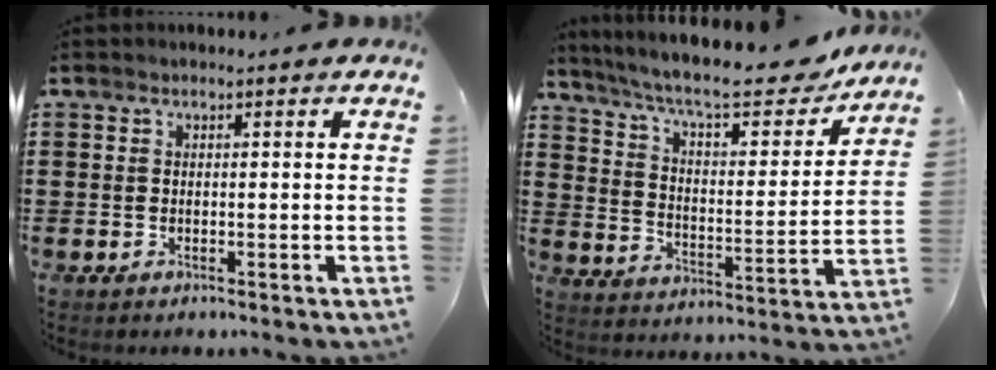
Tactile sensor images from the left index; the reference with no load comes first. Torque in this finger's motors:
{"motor_torque": [2.14, 0.00, 0.95, 0.21]}